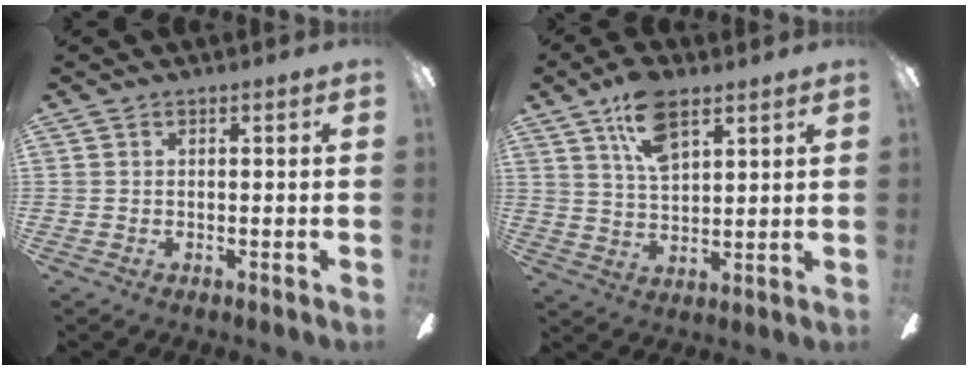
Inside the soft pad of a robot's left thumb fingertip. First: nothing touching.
{"total": 11.0, "force": [6.9, 5.0, 7.0], "torque": [-0.126, -0.016, 0.125]}